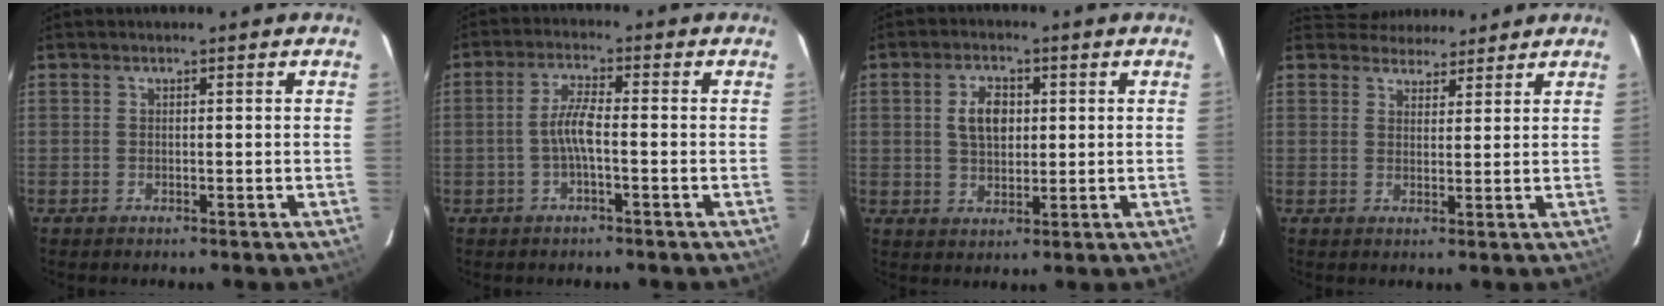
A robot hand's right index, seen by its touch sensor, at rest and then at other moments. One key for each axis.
{"total": 4.2, "fx": -1.2, "fy": 0.5, "fz": 4.0, "tx": -0.082, "ty": 0.007, "tz": -0.024}
{"total": 6.0, "fx": 1.3, "fy": 3.7, "fz": 4.5, "tx": -0.080, "ty": 0.011, "tz": 0.027}
{"total": 6.1, "fx": 5.7, "fy": 2.2, "fz": -0.4, "tx": 0.011, "ty": 0.019, "tz": 0.084}